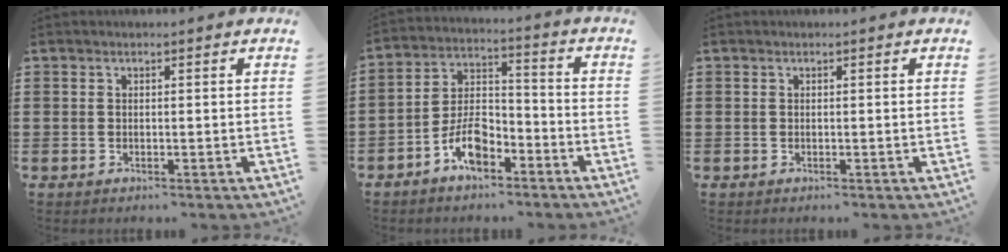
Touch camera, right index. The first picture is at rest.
{"total": 7.5, "force": [-4.5, 3.7, 4.7], "torque": [-0.103, 0.014, -0.087]}
{"total": 0.0}